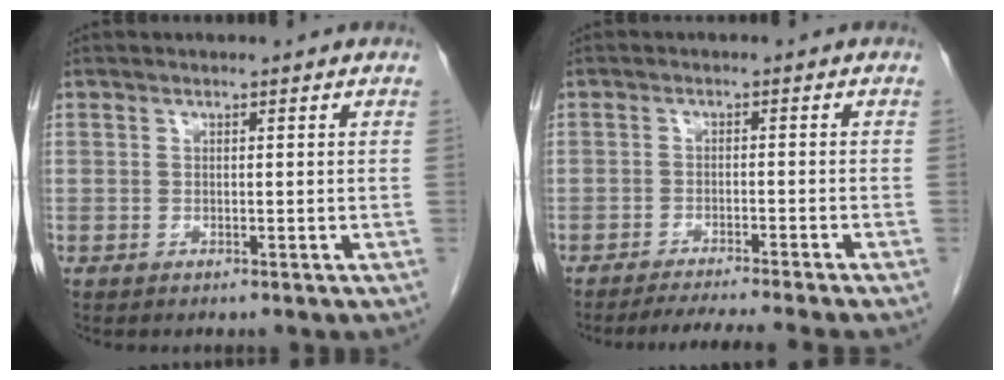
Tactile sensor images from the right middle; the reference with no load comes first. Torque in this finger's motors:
{"motor_torque": [0.64, -0.64, 0.07, 0.05]}